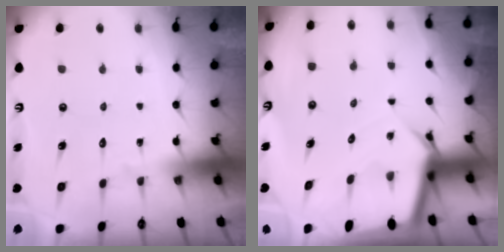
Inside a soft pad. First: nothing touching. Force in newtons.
{"total": 7.4, "press": 7.4, "slide": 0.7}